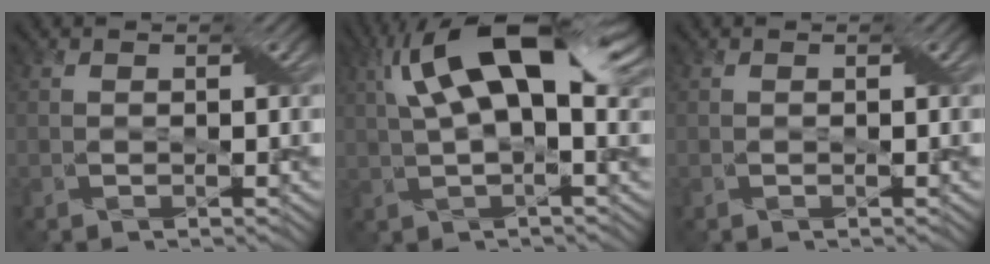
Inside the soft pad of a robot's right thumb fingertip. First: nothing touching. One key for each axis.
{"total": 13.7, "fx": 5.0, "fy": 5.0, "fz": 11.8, "tx": -0.204, "ty": 0.026, "tz": 0.073}
{"total": 0.0}